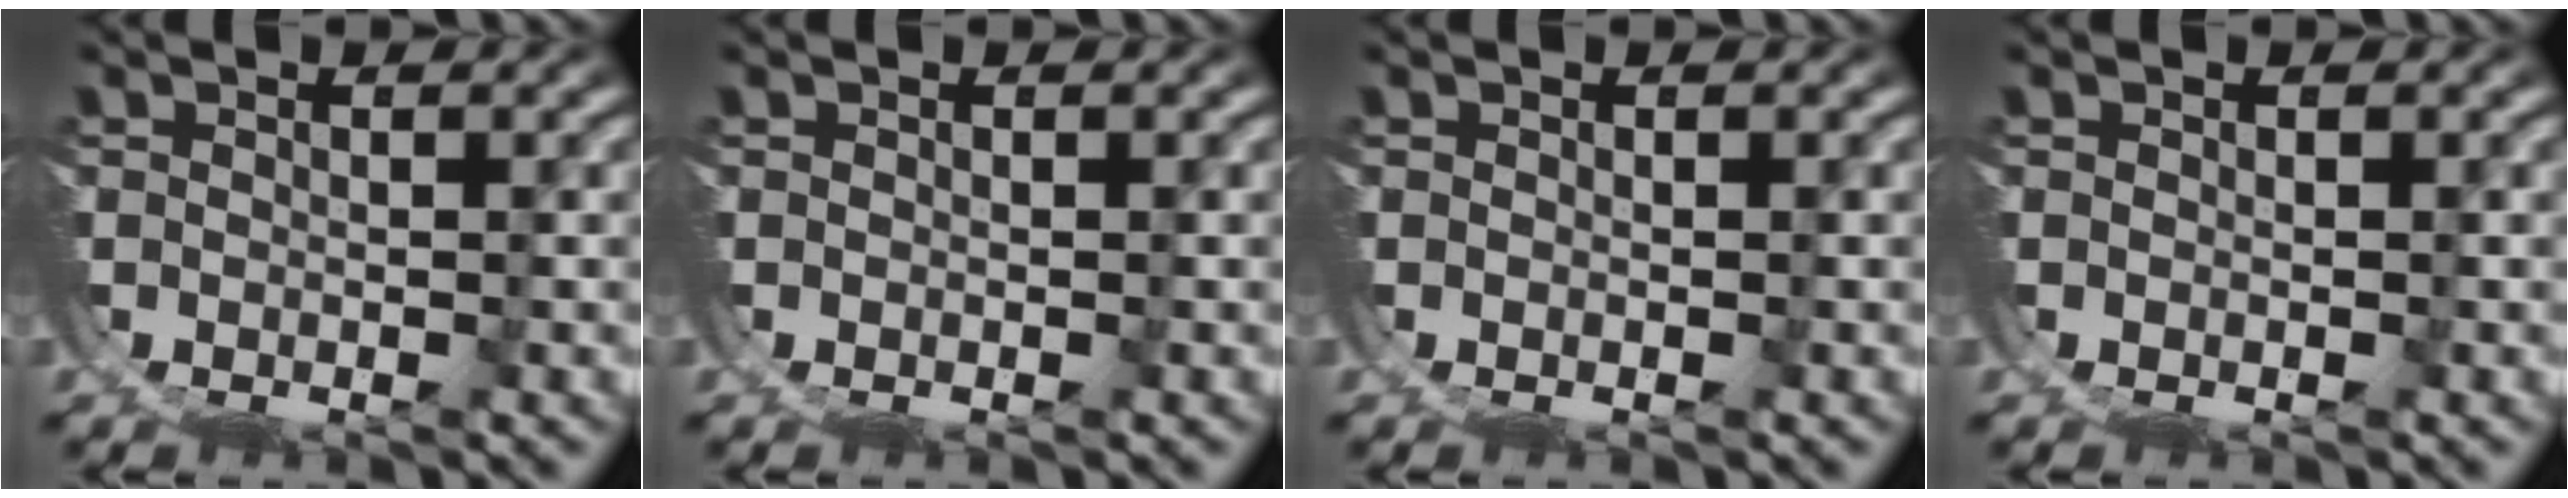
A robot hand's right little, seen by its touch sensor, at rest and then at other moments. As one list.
[{"total": 0.0}, {"total": 0.0}, {"total": 0.0}]